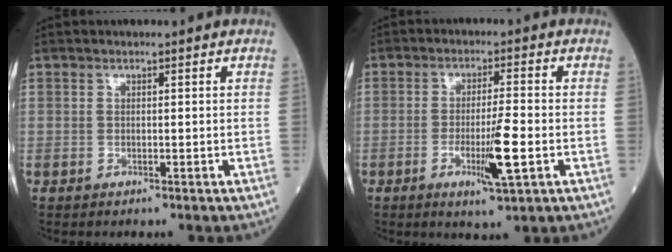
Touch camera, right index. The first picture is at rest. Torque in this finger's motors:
{"motor_torque": [1.05, -0.37, 0.47, 0.14]}